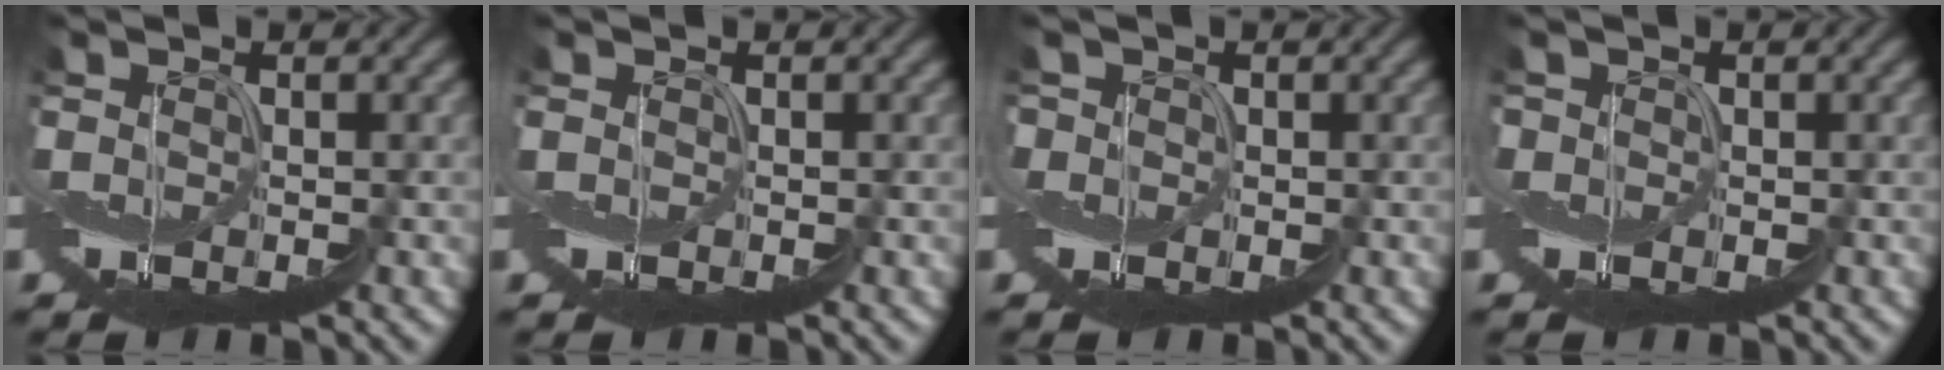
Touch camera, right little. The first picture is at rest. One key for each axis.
{"total": 0.0}
{"total": 1.1, "fx": 0.4, "fy": 1.0, "fz": 0.1, "tx": 0.005, "ty": 0.010, "tz": -0.008}
{"total": 0.6, "fx": 0.3, "fy": 0.4, "fz": -0.3, "tx": 0.008, "ty": 0.001, "tz": -0.008}